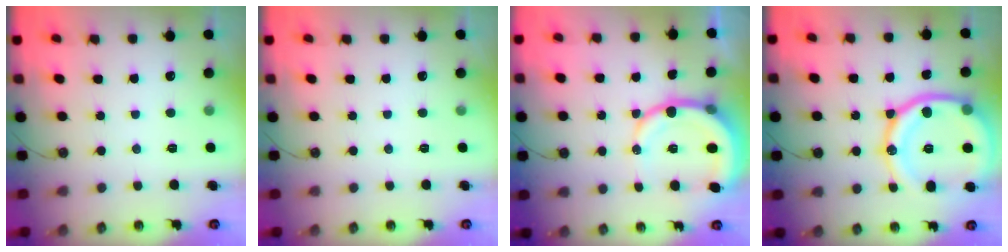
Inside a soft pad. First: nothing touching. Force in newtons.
{"total": 0.0}
{"total": 12.2, "press": 12.0, "slide": 2.4}
{"total": 23.0, "press": 22.9, "slide": 2.7}